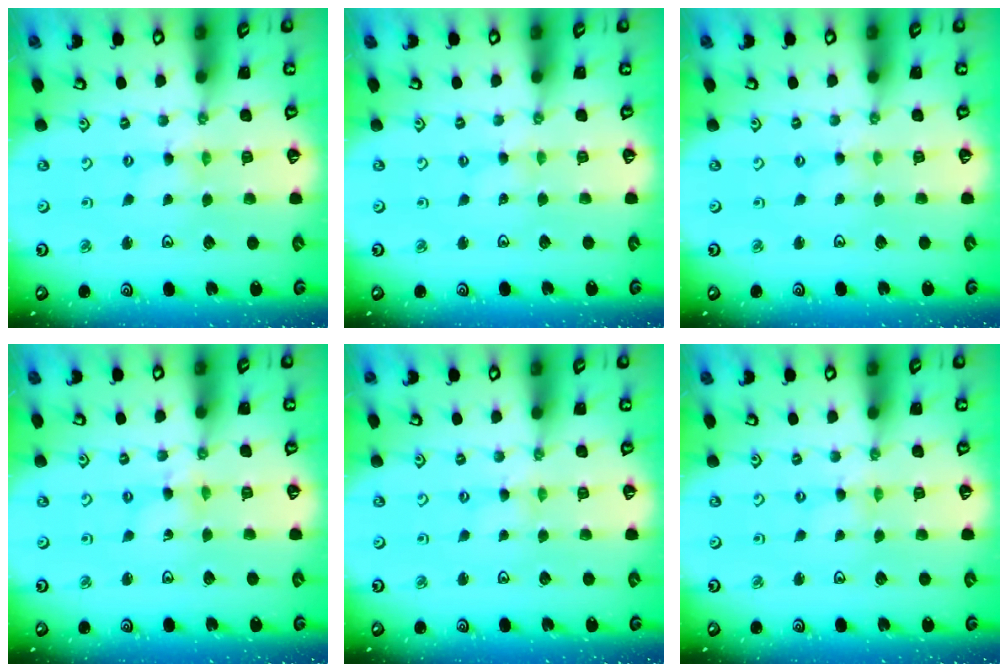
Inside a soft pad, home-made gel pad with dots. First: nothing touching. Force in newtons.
{"total": 1.0, "press": 0.9, "slide": 0.2}
{"total": 0.0}
{"total": 2.0, "press": 2.0, "slide": 0.2}
{"total": 1.2, "press": 1.1, "slide": 0.2}
{"total": 0.0}